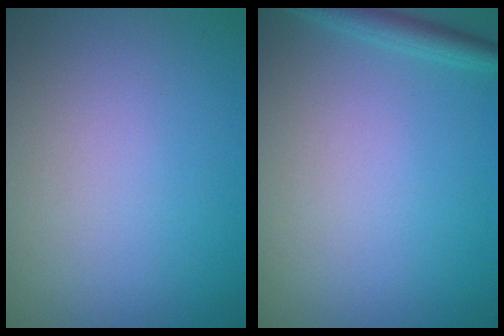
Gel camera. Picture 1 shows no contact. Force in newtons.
{"total": 1.9, "press": 1.9, "slide": 0.1}